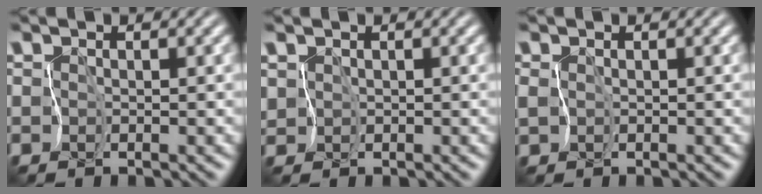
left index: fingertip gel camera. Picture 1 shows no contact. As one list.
[{"total": 2.8, "force": [1.8, 2.0, 0.8], "torque": [-0.021, 0.018, 0.015]}, {"total": 1.1, "force": [0.4, 0.8, 0.7], "torque": [-0.014, 0.002, -0.001]}]